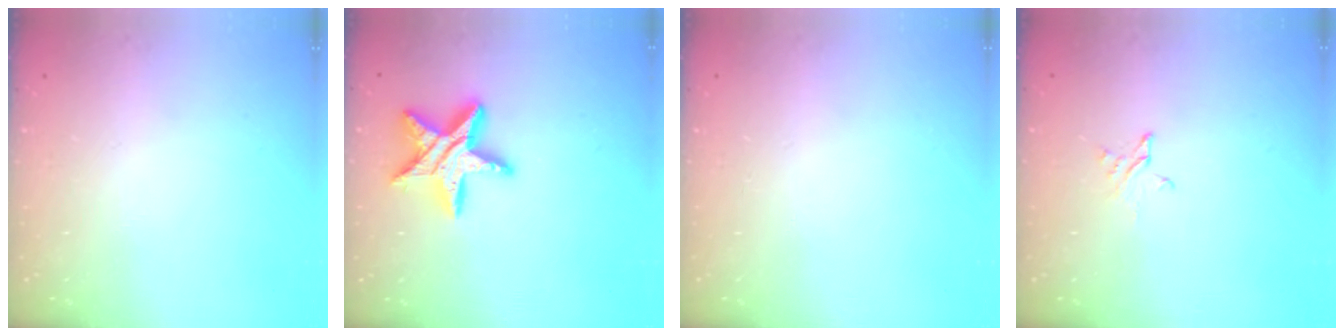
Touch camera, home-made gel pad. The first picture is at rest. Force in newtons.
{"total": 15.0, "press": 15.0, "slide": 1.2}
{"total": 0.0}
{"total": 2.5, "press": 2.5, "slide": 0.1}